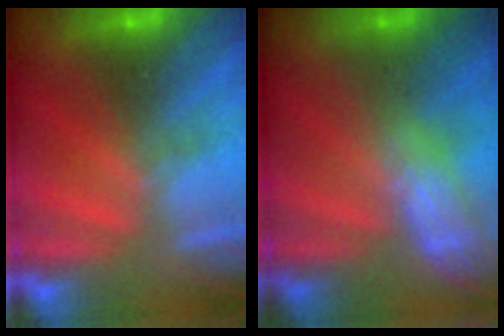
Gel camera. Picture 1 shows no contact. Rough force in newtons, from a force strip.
{"total": 2.4}